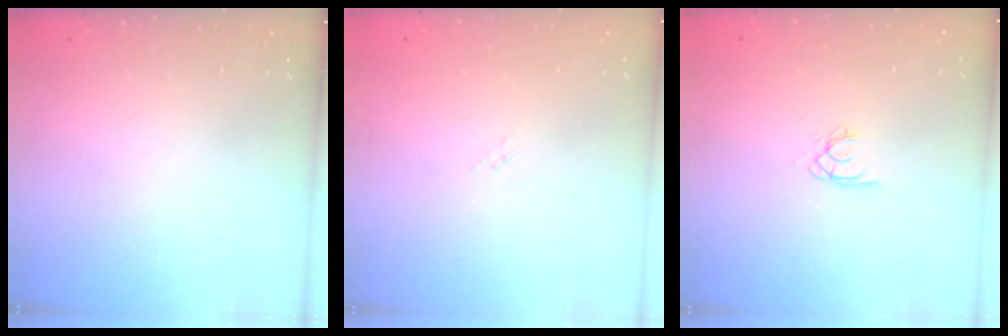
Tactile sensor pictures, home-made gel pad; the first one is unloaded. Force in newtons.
{"total": 1.7, "press": 1.6, "slide": 0.2}
{"total": 2.0, "press": 2.0, "slide": 0.4}